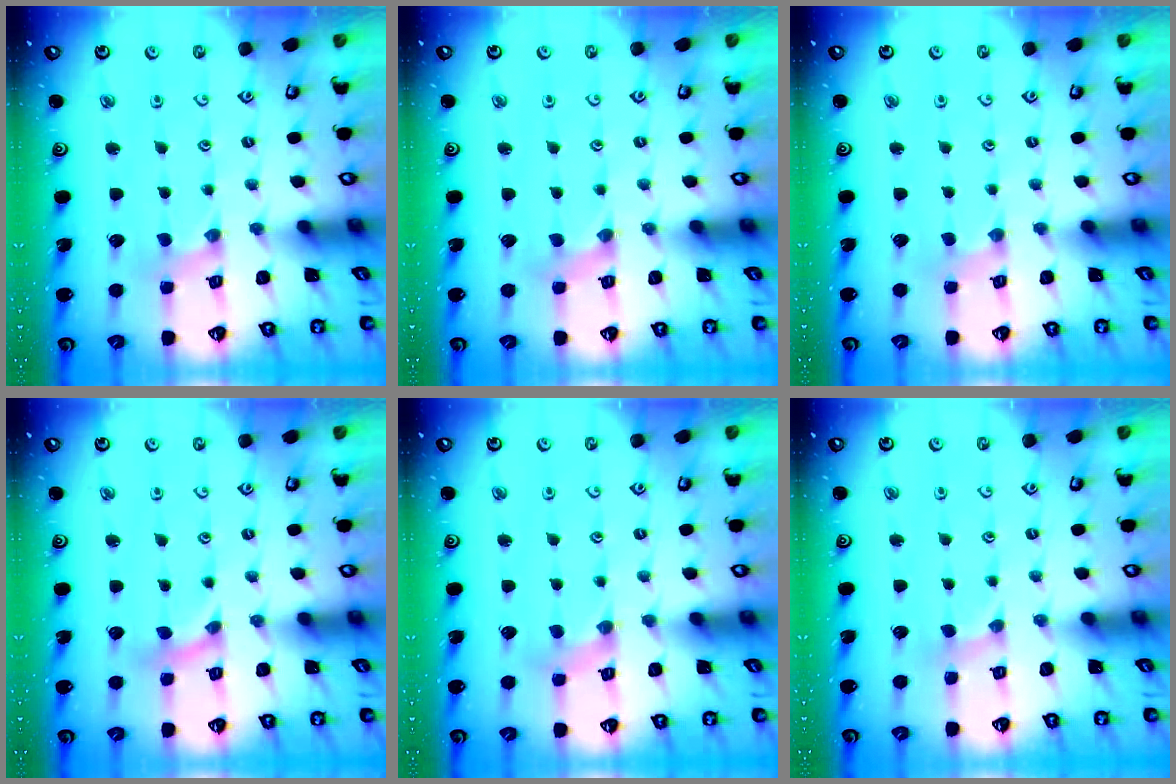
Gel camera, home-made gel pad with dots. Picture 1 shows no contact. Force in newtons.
{"total": 0.0}
{"total": 0.0}
{"total": 0.0}
{"total": 1.3, "press": 1.3, "slide": 0.2}
{"total": 1.2, "press": 1.1, "slide": 0.3}